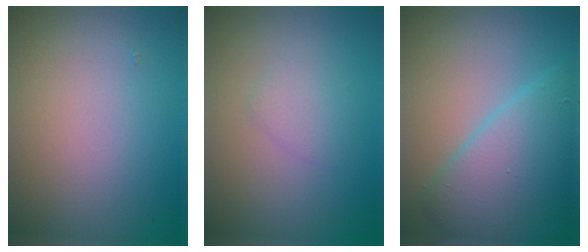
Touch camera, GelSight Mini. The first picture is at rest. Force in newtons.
{"total": 1.4, "press": 1.4, "slide": 0.0}
{"total": 7.2, "press": 7.2, "slide": 0.2}